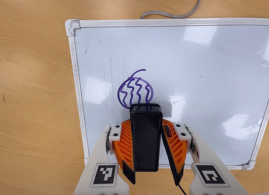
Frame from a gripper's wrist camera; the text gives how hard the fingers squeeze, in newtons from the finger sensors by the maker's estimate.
{"total": 6.4, "left": 5.1, "right": 7.7}